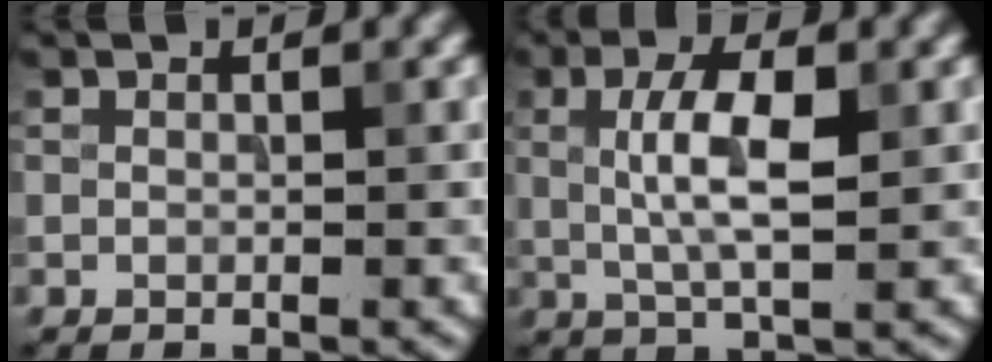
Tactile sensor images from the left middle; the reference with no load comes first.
{"total": 4.9, "force": [0.7, 1.5, 4.6], "torque": [-0.093, 0.004, 0.011]}